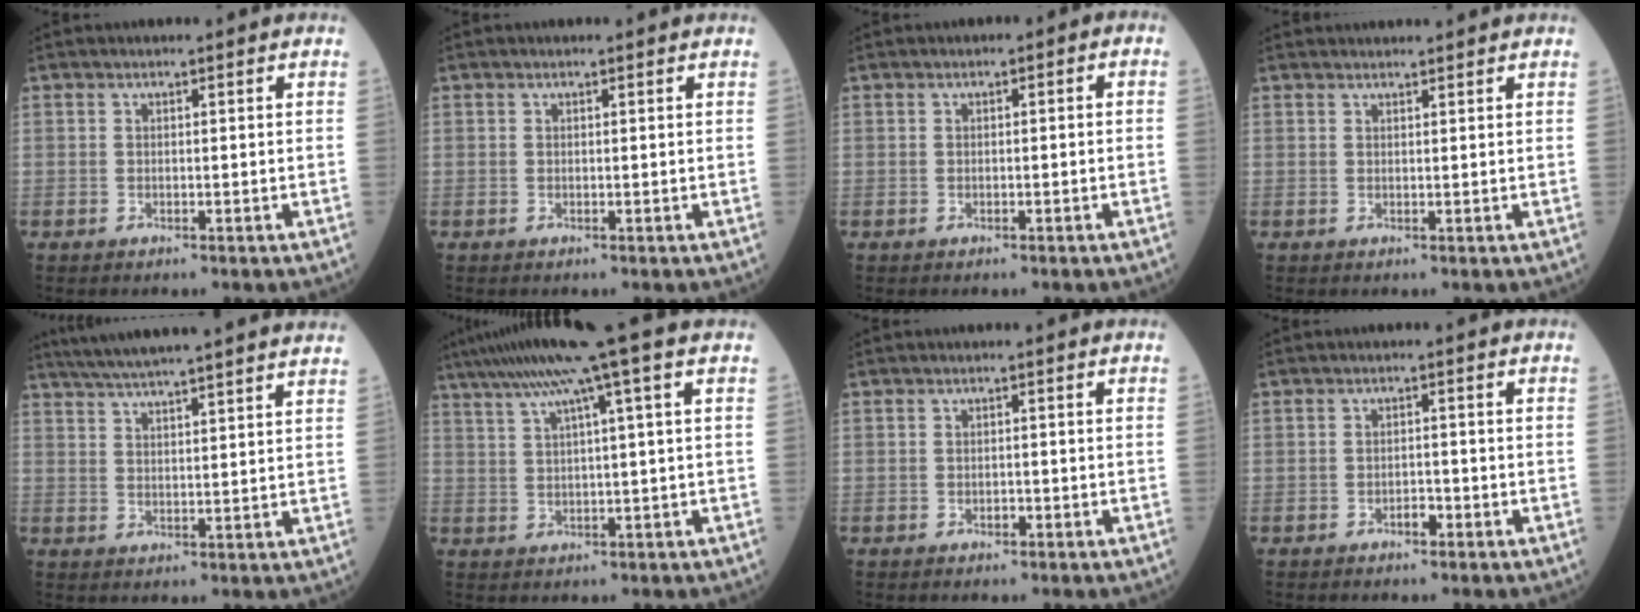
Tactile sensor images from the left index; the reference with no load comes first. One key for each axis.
{"total": 0.0}
{"total": 1.3, "fx": -0.6, "fy": 0.7, "fz": 1.0, "tx": -0.010, "ty": 0.015, "tz": -0.012}
{"total": 3.5, "fx": 3.4, "fy": 0.0, "fz": 0.8, "tx": -0.009, "ty": 0.027, "tz": 0.047}
{"total": 18.9, "fx": 16.9, "fy": -0.3, "fz": 8.6, "tx": -0.146, "ty": 0.010, "tz": 0.227}
{"total": 11.3, "fx": 7.3, "fy": -1.5, "fz": 8.6, "tx": -0.145, "ty": 0.035, "tz": 0.105}
{"total": 0.8, "fx": -0.4, "fy": 0.4, "fz": 0.4, "tx": -0.009, "ty": 0.002, "tz": -0.006}
{"total": 1.5, "fx": -1.0, "fy": 0.6, "fz": 0.8, "tx": -0.012, "ty": 0.003, "tz": -0.017}